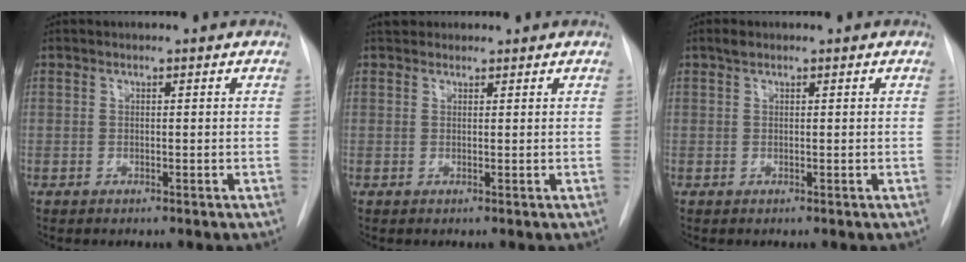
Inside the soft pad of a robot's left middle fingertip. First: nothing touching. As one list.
[{"total": 2.3, "force": [2.0, 1.1, 0.2], "torque": [0.001, 0.021, 0.029]}, {"total": 0.9, "force": [0.6, 0.4, 0.4], "torque": [-0.008, 0.011, 0.010]}]